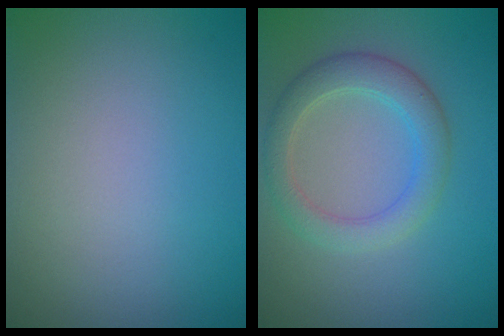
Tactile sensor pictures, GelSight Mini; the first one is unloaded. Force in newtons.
{"total": 3.5, "press": 3.5, "slide": 0.1}